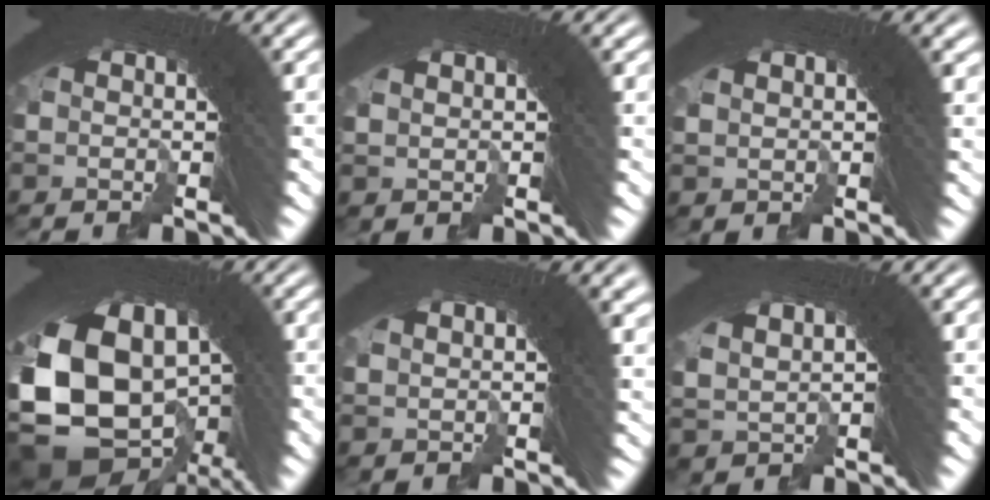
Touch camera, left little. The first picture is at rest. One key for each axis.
{"total": 1.5, "fx": 1.2, "fy": -0.8, "fz": 0.4, "tx": 0.012, "ty": 0.009, "tz": 0.024}
{"total": 1.9, "fx": 1.5, "fy": -0.7, "fz": 0.9, "tx": 0.003, "ty": 0.011, "tz": 0.028}
{"total": 16.7, "fx": -2.9, "fy": 11.5, "fz": 11.8, "tx": -0.253, "ty": -0.072, "tz": -0.013}
{"total": 3.0, "fx": 2.0, "fy": -0.5, "fz": 2.1, "tx": -0.002, "ty": 0.021, "tz": 0.031}
{"total": 2.3, "fx": 1.2, "fy": 1.0, "fz": 1.7, "tx": -0.020, "ty": 0.011, "tz": 0.033}